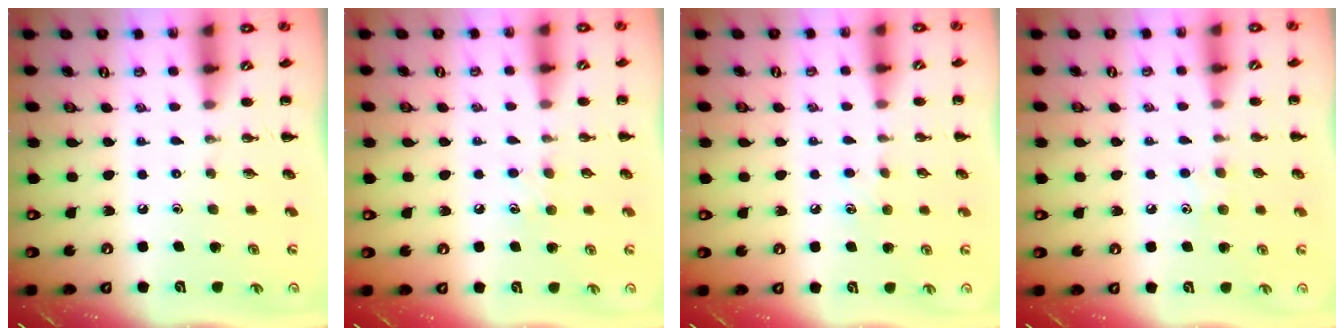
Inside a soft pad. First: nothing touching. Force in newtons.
{"total": 4.8, "press": 4.7, "slide": 1.2}
{"total": 4.1, "press": 3.9, "slide": 1.2}
{"total": 5.0, "press": 4.7, "slide": 1.6}